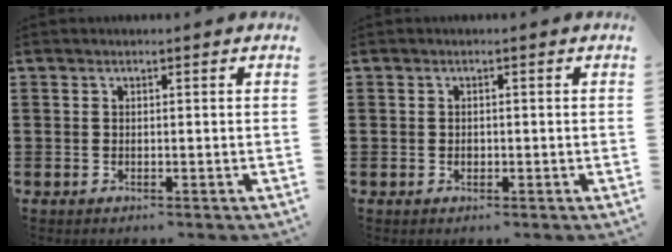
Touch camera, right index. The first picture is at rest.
{"total": 0.7, "force": [-0.1, 0.6, 0.4], "torque": [-0.009, 0.002, -0.003]}